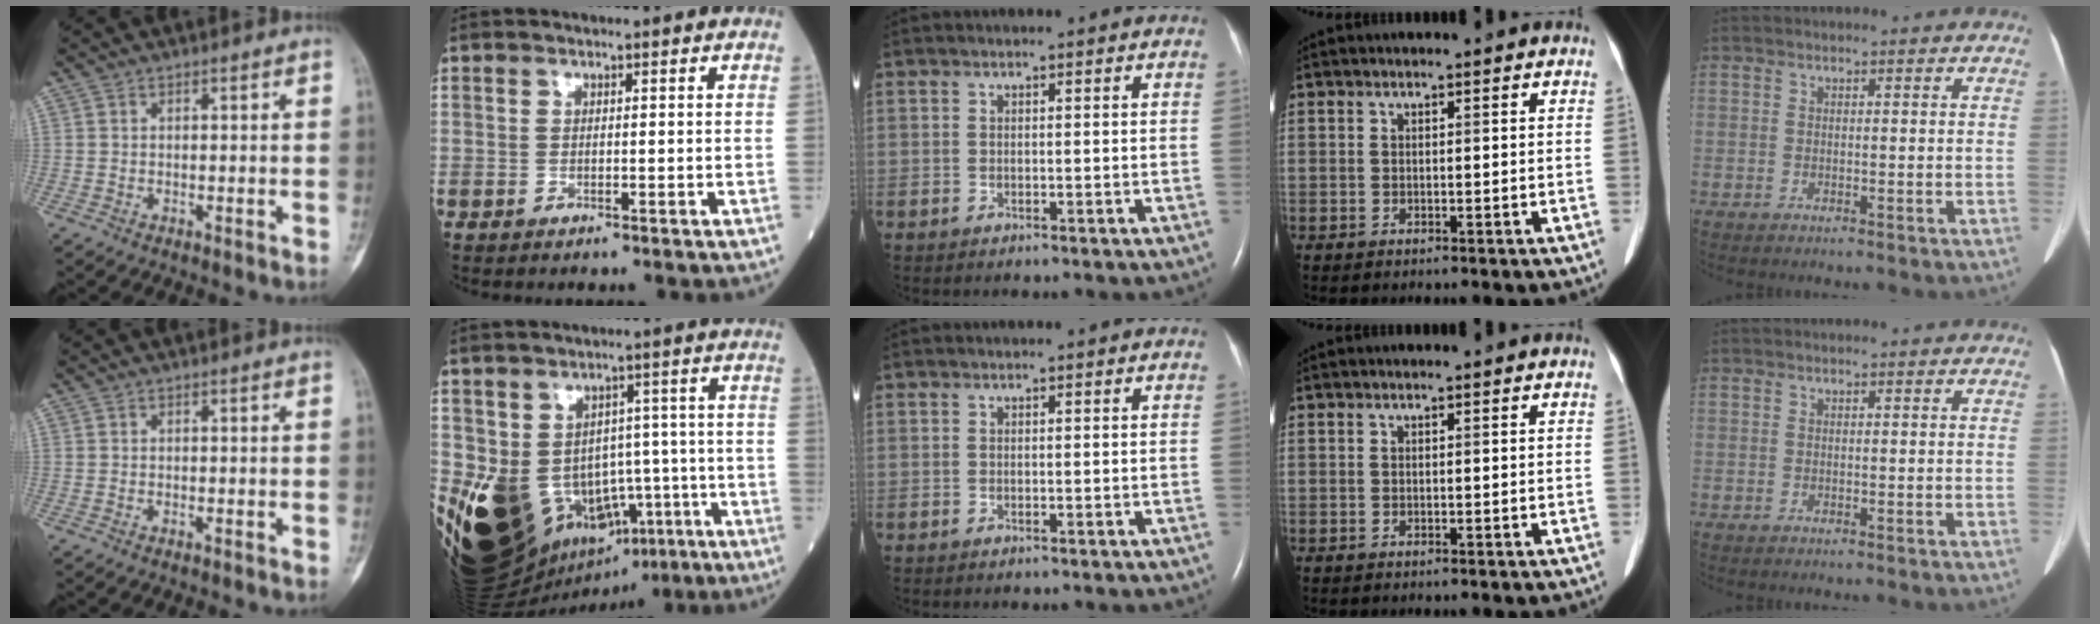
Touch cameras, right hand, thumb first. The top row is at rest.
{"index": {"total": 21.0, "force": [-7.4, 14.9, 12.8], "torque": [-0.243, 0.012, -0.083]}}